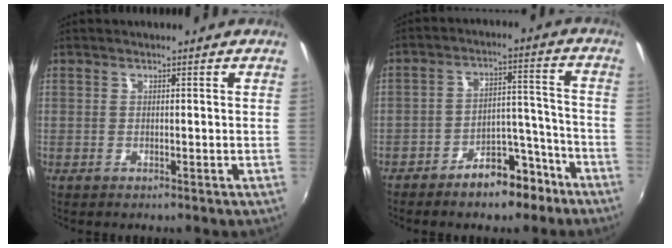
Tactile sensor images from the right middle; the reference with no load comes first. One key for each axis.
{"total": 9.4, "fx": -7.1, "fy": 4.3, "fz": 4.4, "tx": -0.065, "ty": 0.032, "tz": -0.095}